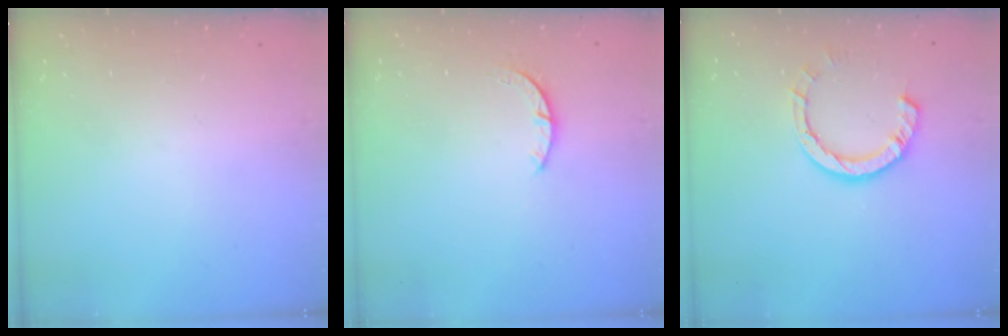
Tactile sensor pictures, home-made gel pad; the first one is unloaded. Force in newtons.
{"total": 2.4, "press": 2.4, "slide": 0.3}
{"total": 9.0, "press": 8.9, "slide": 1.2}